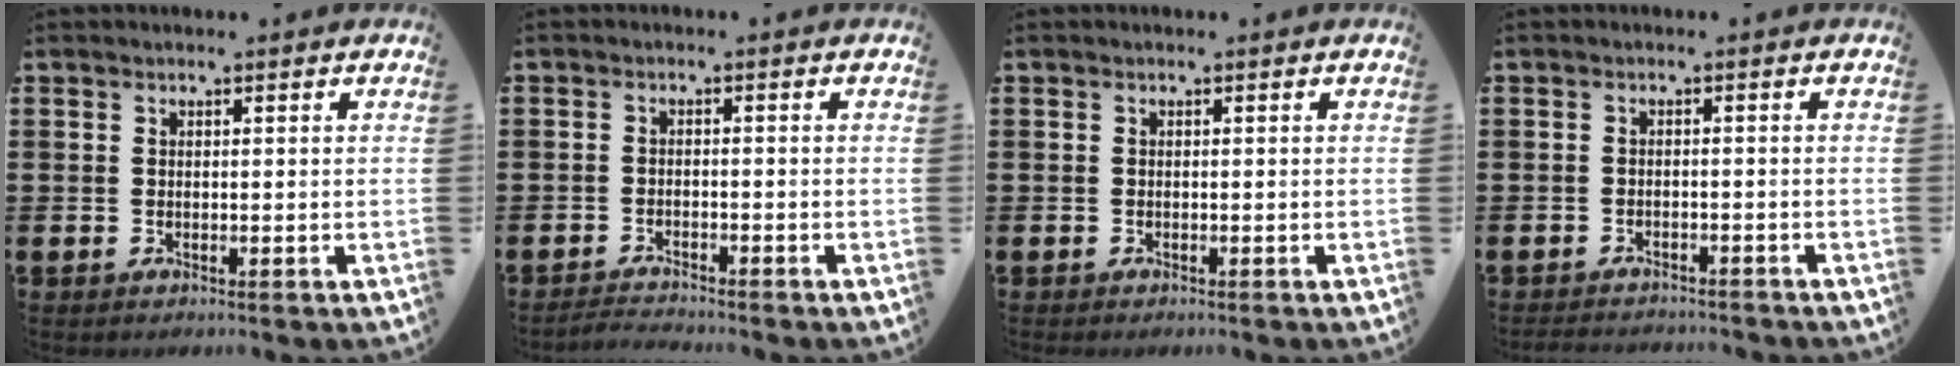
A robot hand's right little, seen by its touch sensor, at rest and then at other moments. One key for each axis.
{"total": 1.5, "fx": -1.5, "fy": -0.1, "fz": 0.1, "tx": -0.005, "ty": 0.004, "tz": -0.029}
{"total": 0.0}
{"total": 1.6, "fx": -1.6, "fy": 0.0, "fz": -0.1, "tx": -0.002, "ty": 0.002, "tz": -0.034}